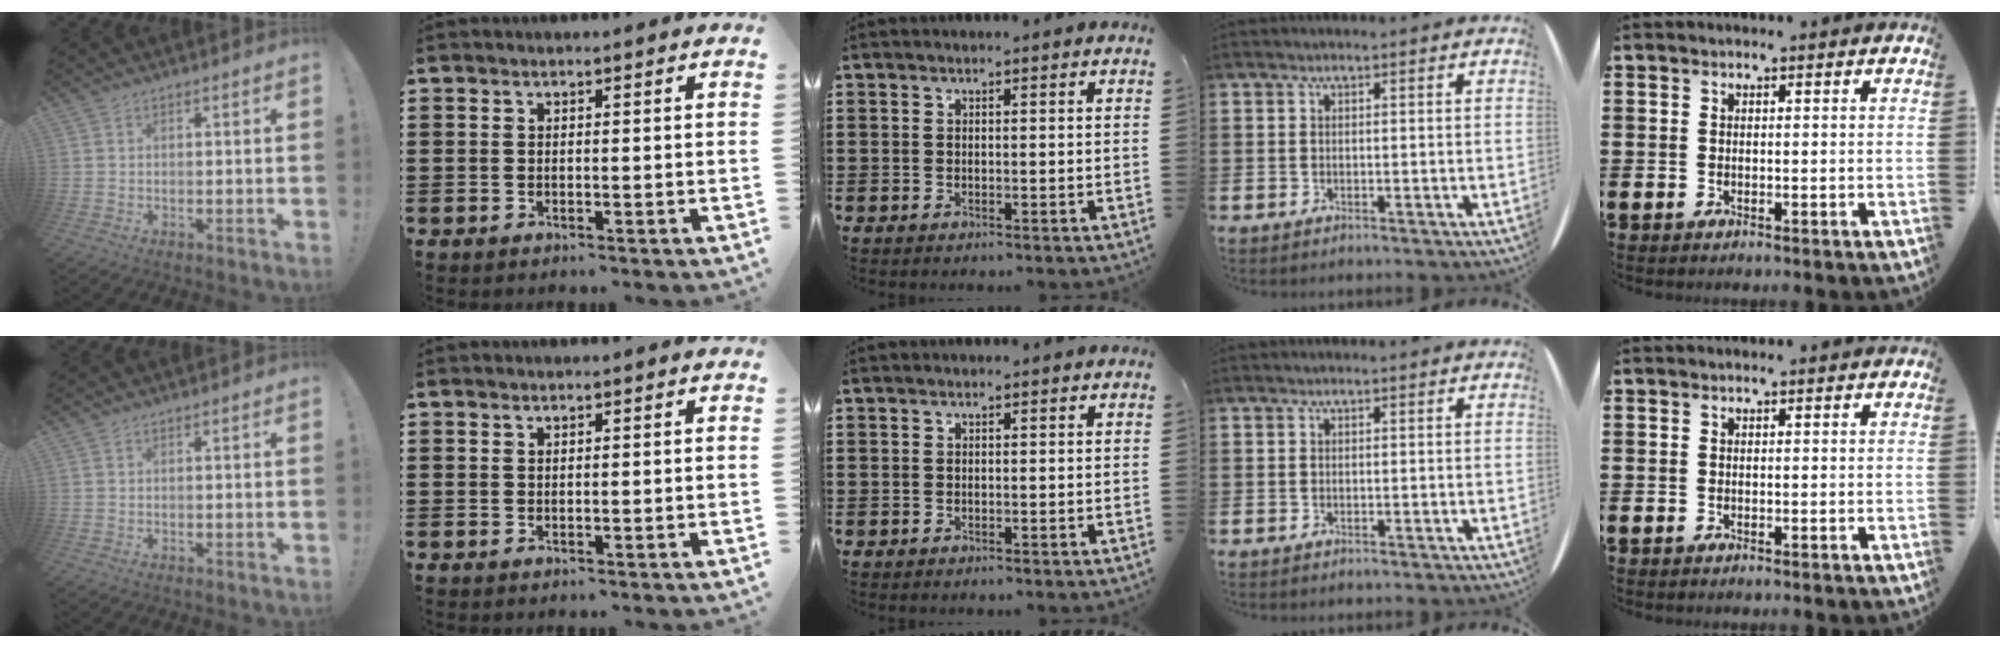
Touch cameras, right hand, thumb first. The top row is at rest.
{}